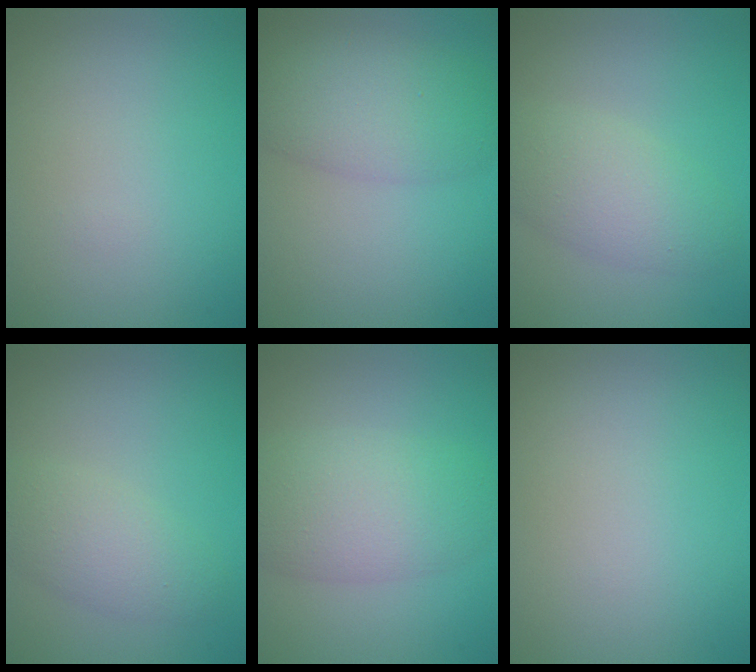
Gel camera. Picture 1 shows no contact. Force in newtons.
{"total": 5.4, "press": 5.4, "slide": 0.2}
{"total": 4.1, "press": 4.1, "slide": 0.1}
{"total": 3.1, "press": 3.1, "slide": 0.0}
{"total": 6.1, "press": 6.1, "slide": 0.2}
{"total": 0.0}